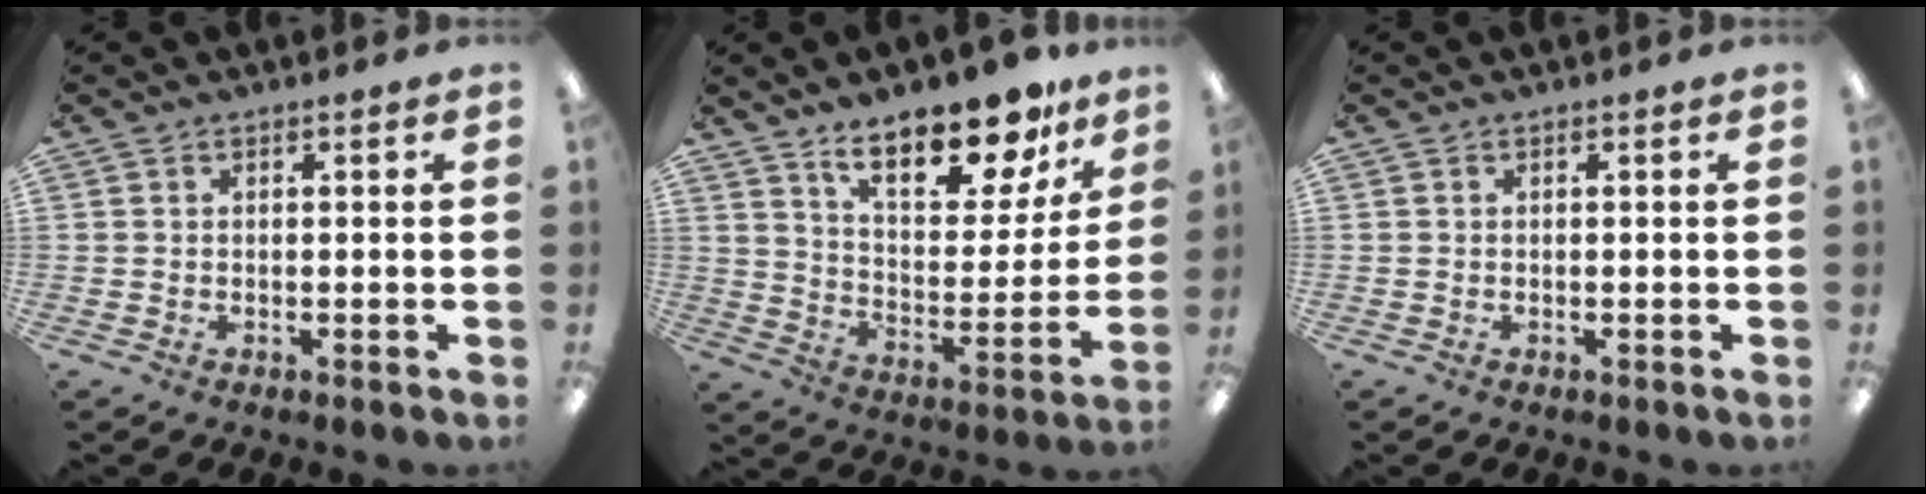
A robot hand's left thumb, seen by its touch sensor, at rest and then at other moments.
{"total": 19.6, "force": [14.8, 7.7, 10.2], "torque": [-0.153, -0.091, 0.252]}
{"total": 0.0}